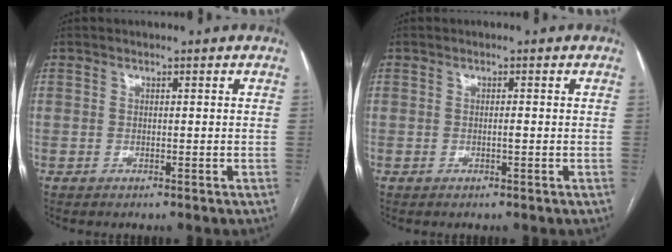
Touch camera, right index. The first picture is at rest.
{"total": 0.9, "force": [-0.2, 0.0, 0.8], "torque": [-0.015, 0.001, -0.003]}